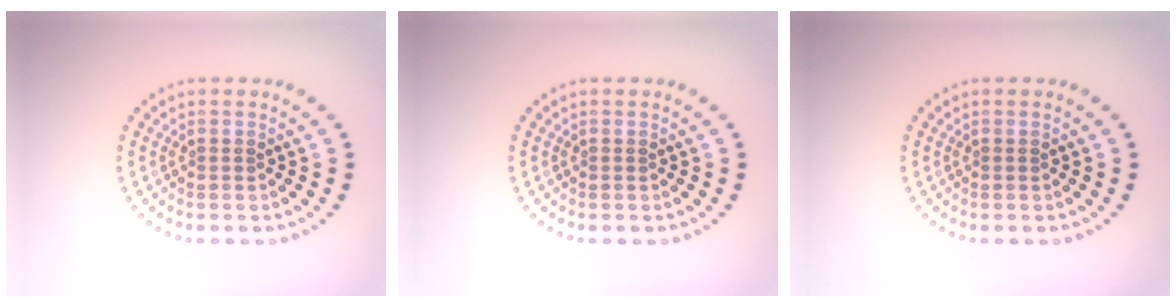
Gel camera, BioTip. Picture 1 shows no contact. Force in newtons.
{"total": 0.0}
{"total": 0.0}